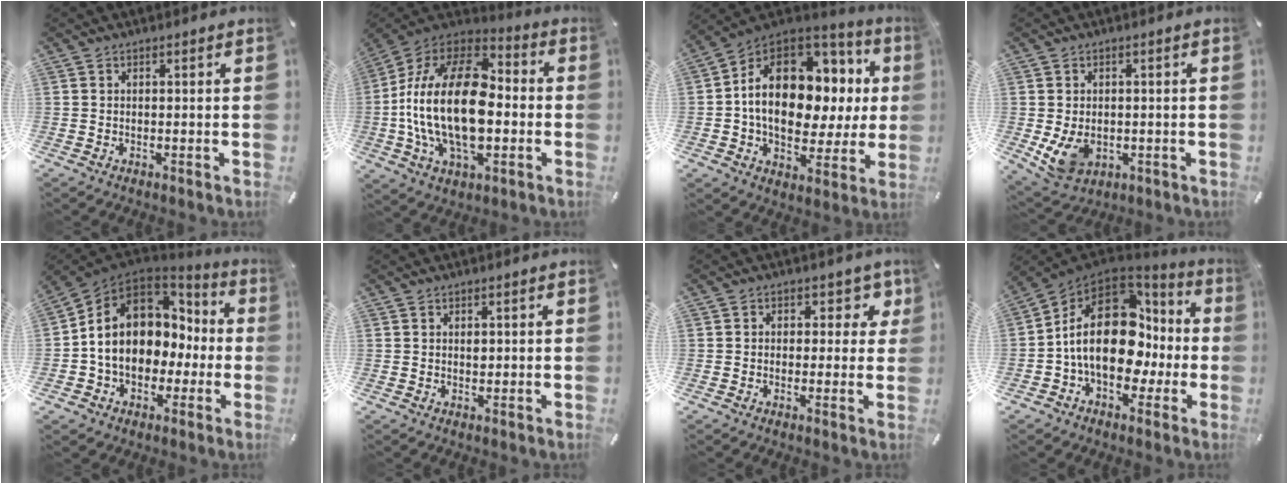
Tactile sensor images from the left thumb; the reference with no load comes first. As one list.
[{"total": 26.9, "force": [-2.8, 15.8, 21.6], "torque": [-0.436, 0.014, -0.045]}, {"total": 18.6, "force": [2.6, 12.7, 13.3], "torque": [-0.210, -0.021, 0.045]}, {"total": 7.0, "force": [-0.6, 5.6, 4.1], "torque": [-0.089, 0.000, -0.011]}, {"total": 13.5, "force": [0.3, 11.4, 7.3], "torque": [-0.138, 0.003, 0.016]}, {"total": 1.7, "force": [0.3, 1.4, 1.0], "torque": [-0.012, 0.000, 0.004]}, {"total": 5.5, "force": [1.7, 4.1, 3.3], "torque": [-0.023, -0.006, 0.022]}, {"total": 21.4, "force": [1.1, 14.3, 15.9], "torque": [-0.279, -0.006, 0.026]}]